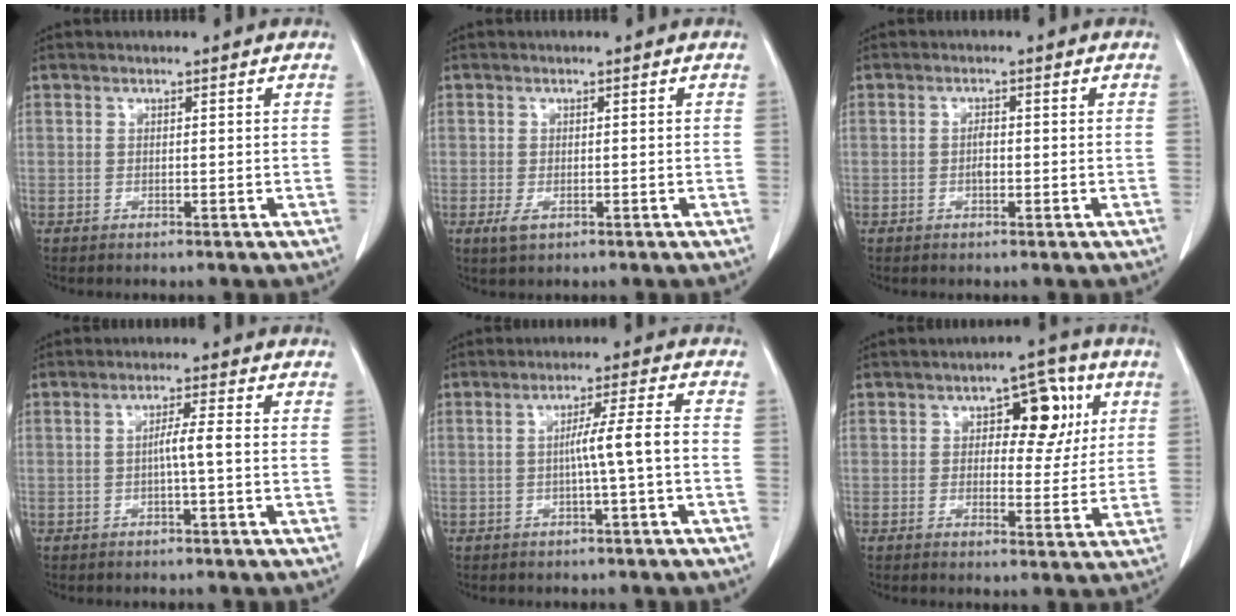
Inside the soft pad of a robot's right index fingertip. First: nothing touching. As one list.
[{"total": 1.9, "force": [-0.8, 1.2, 1.3], "torque": [-0.022, -0.002, -0.009]}, {"total": 1.5, "force": [-0.3, 0.6, 1.3], "torque": [-0.024, 0.003, -0.006]}, {"total": 2.8, "force": [-0.4, -0.3, 2.7], "torque": [-0.043, 0.002, -0.008]}, {"total": 5.1, "force": [-1.0, -0.8, 4.9], "torque": [-0.076, 0.010, -0.016]}, {"total": 8.0, "force": [2.6, 4.1, 6.3], "torque": [-0.068, 0.020, 0.033]}]